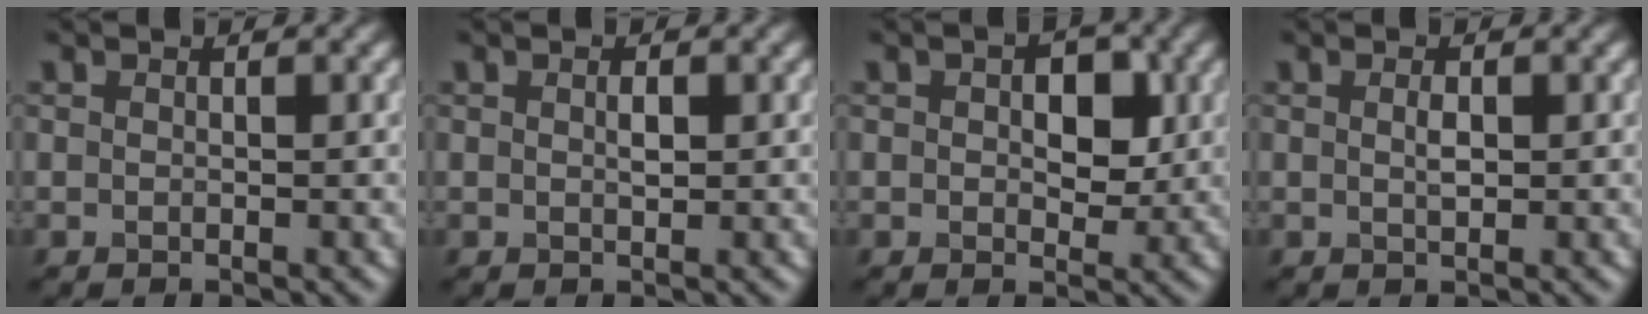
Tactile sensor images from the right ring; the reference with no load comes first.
{"total": 0.9, "force": [0.2, 0.4, 0.8], "torque": [-0.016, 0.001, 0.004]}
{"total": 4.2, "force": [0.7, 2.5, 3.3], "torque": [-0.042, -0.001, 0.006]}
{"total": 1.1, "force": [0.2, 0.5, 1.0], "torque": [-0.022, 0.000, 0.004]}